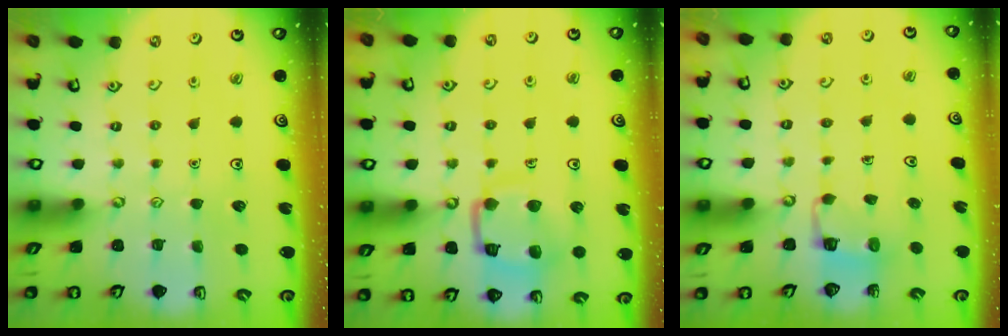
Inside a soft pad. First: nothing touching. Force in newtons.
{"total": 12.5, "press": 12.5, "slide": 1.3}
{"total": 2.8, "press": 2.8, "slide": 0.2}